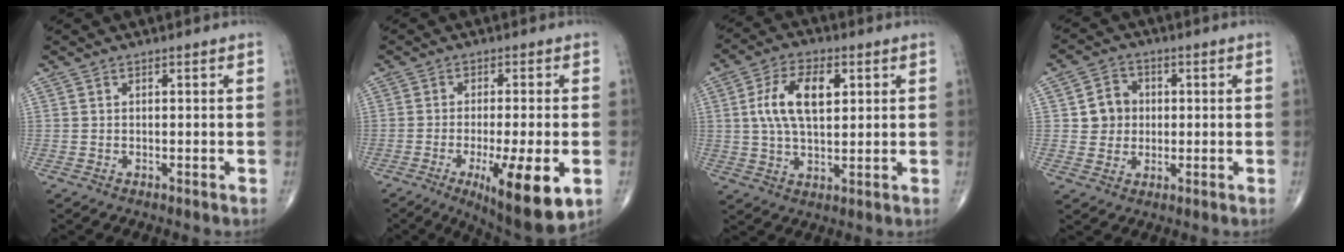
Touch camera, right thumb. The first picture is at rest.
{"total": 14.4, "force": [-5.0, 3.3, 13.1], "torque": [-0.188, -0.014, -0.067]}
{"total": 11.1, "force": [2.5, 5.8, 9.1], "torque": [-0.163, 0.003, 0.044]}
{"total": 6.1, "force": [0.5, 5.6, 2.3], "torque": [-0.010, 0.005, 0.002]}